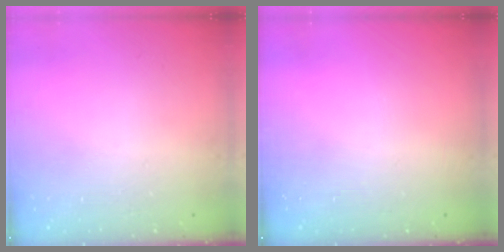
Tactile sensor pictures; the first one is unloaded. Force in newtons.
{"total": 0.0}